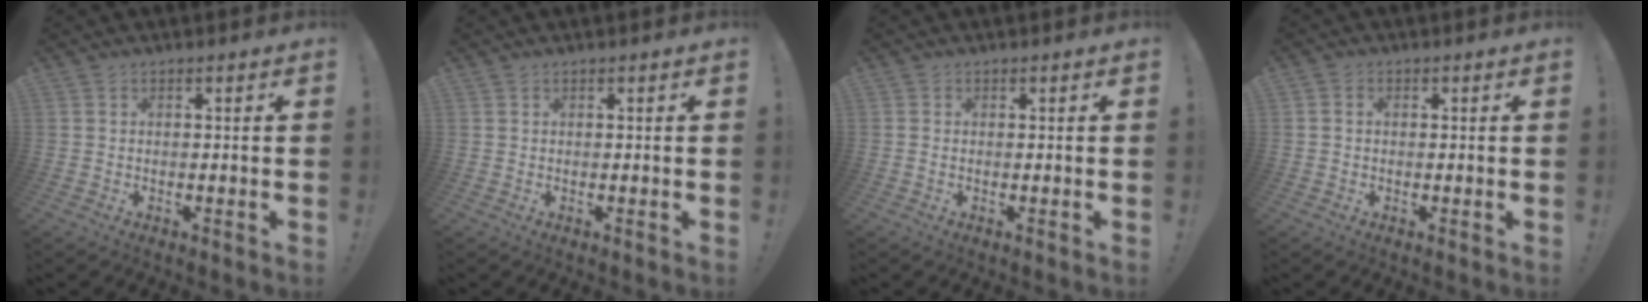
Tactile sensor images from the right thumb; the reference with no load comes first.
{"total": 0.0}
{"total": 0.0}
{"total": 1.2, "force": [-0.3, 1.0, 0.6], "torque": [-0.014, 0.006, -0.006]}